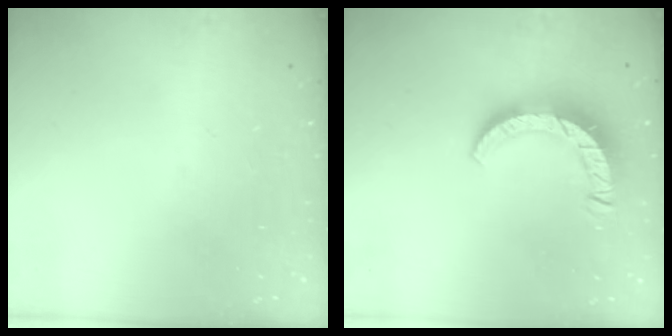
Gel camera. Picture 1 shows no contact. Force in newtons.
{"total": 9.9, "press": 9.8, "slide": 0.9}